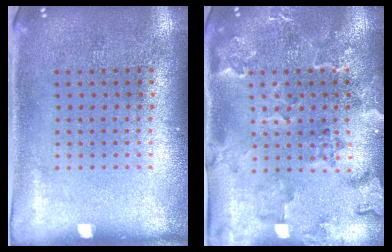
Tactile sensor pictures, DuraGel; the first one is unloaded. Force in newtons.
{"total": 2.4, "press": 2.2, "slide": 1.1}